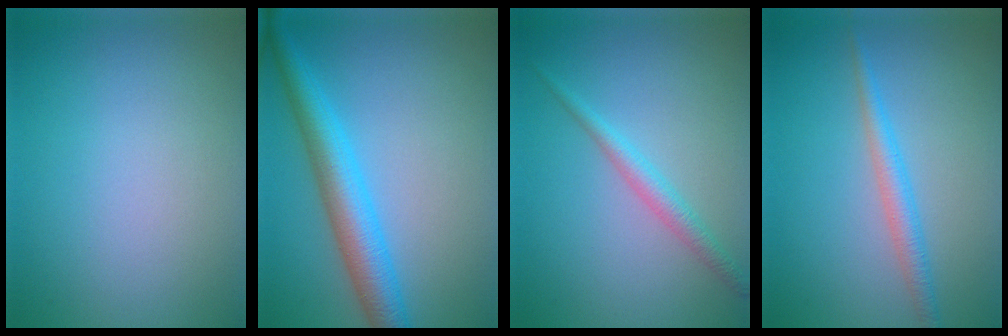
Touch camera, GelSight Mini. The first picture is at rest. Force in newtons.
{"total": 5.6, "press": 5.6, "slide": 0.1}
{"total": 2.1, "press": 2.1, "slide": 0.0}
{"total": 2.3, "press": 2.3, "slide": 0.1}